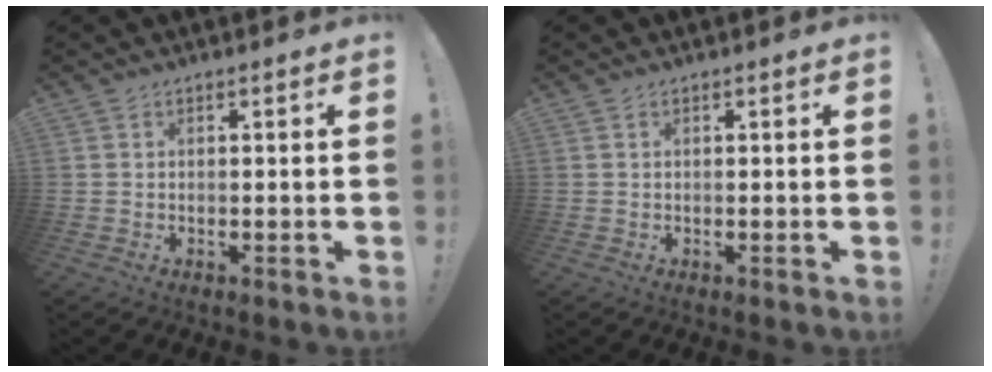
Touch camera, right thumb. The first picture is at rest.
{"total": 0.0}